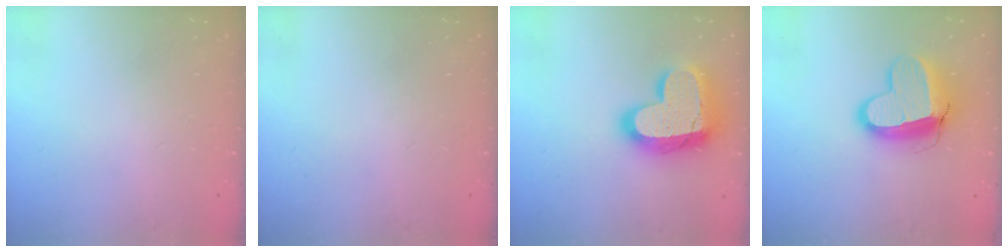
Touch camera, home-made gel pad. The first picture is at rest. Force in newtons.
{"total": 0.0}
{"total": 21.1, "press": 21.0, "slide": 1.5}
{"total": 13.1, "press": 13.0, "slide": 1.3}